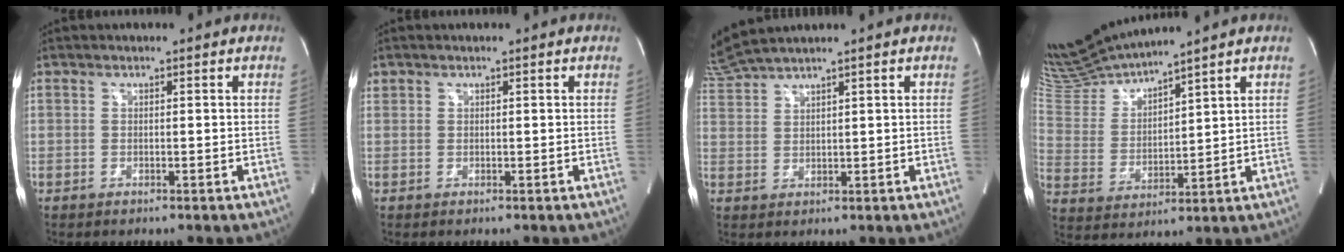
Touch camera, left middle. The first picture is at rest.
{"total": 0.6, "force": [0.5, 0.3, 0.0], "torque": [-0.002, 0.010, 0.010]}
{"total": 5.4, "force": [4.9, -1.4, 1.7], "torque": [-0.060, 0.013, 0.110]}
{"total": 10.5, "force": [10.2, -1.5, 2.2], "torque": [-0.072, 0.003, 0.222]}